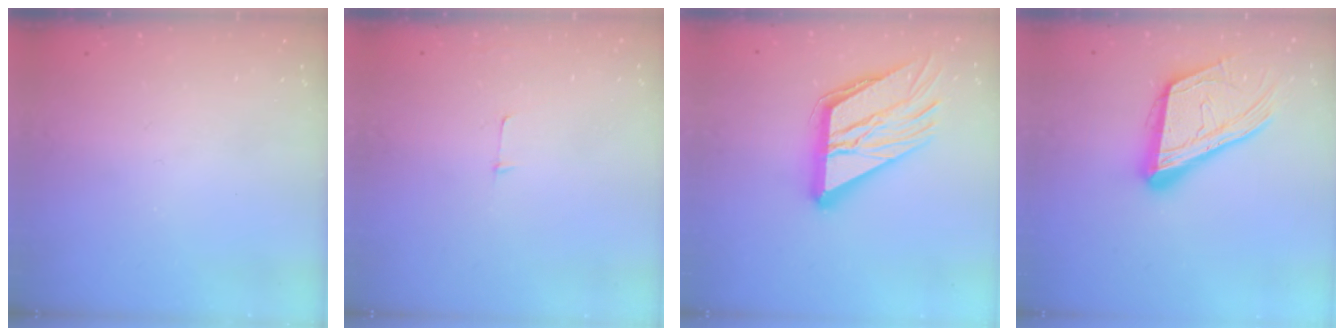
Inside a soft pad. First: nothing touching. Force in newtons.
{"total": 3.7, "press": 3.7, "slide": 0.3}
{"total": 18.6, "press": 18.5, "slide": 2.2}
{"total": 19.1, "press": 18.9, "slide": 2.6}